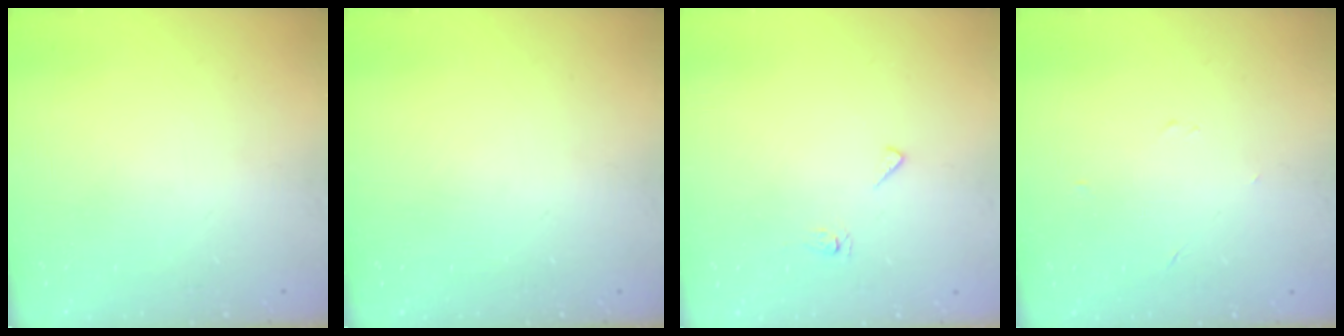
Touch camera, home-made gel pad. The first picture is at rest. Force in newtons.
{"total": 0.0}
{"total": 6.7, "press": 6.6, "slide": 0.7}
{"total": 2.2, "press": 2.2, "slide": 0.2}